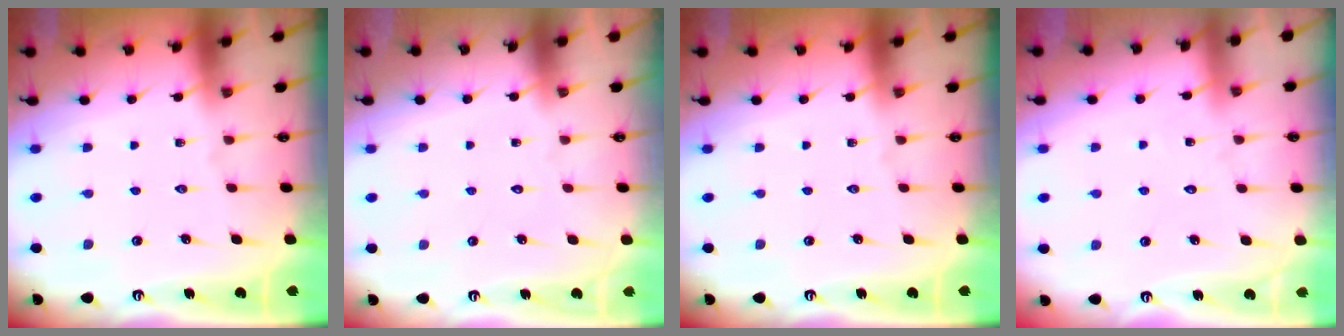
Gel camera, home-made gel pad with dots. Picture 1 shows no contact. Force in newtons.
{"total": 1.5, "press": 1.5, "slide": 0.0}
{"total": 0.0}
{"total": 4.1, "press": 4.1, "slide": 0.4}